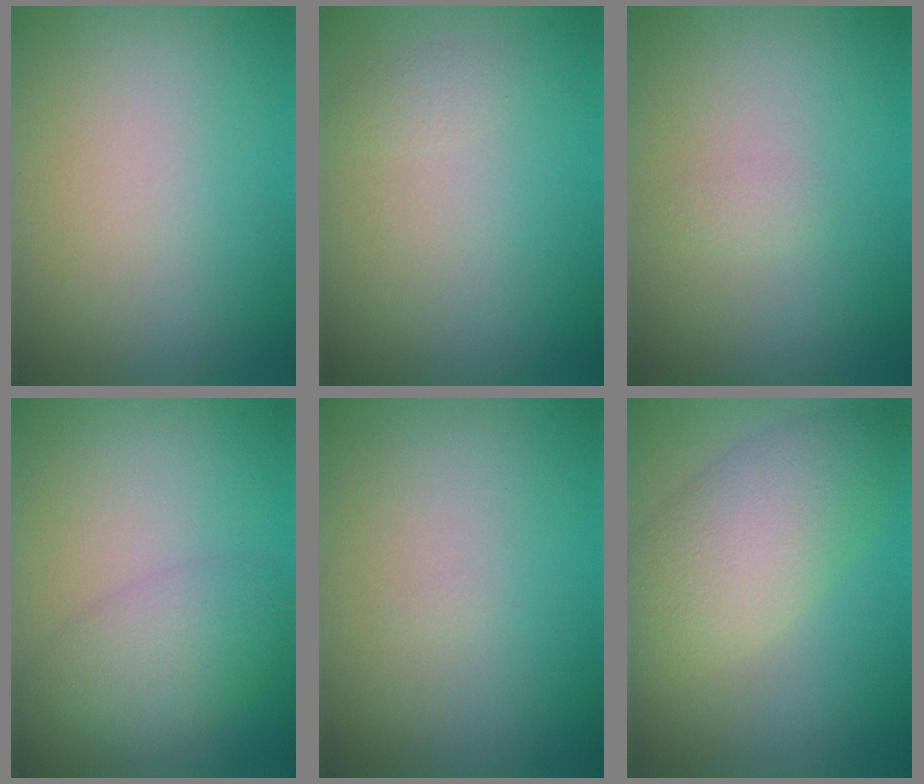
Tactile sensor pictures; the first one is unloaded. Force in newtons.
{"total": 0.7, "press": 0.7, "slide": 0.1}
{"total": 0.7, "press": 0.7, "slide": 0.0}
{"total": 4.2, "press": 4.2, "slide": 0.2}
{"total": 0.0}
{"total": 6.3, "press": 6.3, "slide": 0.4}